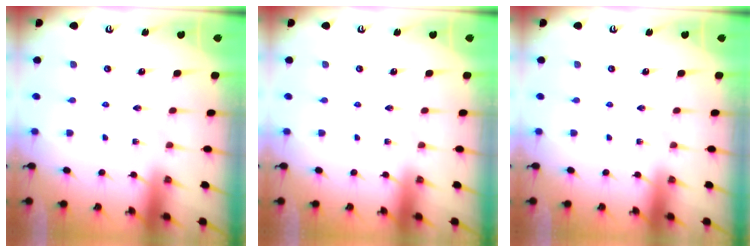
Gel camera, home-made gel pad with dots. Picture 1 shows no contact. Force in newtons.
{"total": 0.0}
{"total": 0.0}